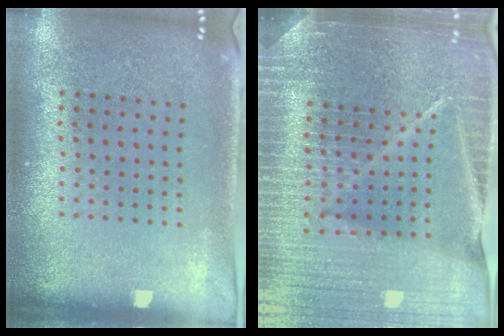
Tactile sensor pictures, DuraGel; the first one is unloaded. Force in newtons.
{"total": 6.1, "press": 5.3, "slide": 2.9}